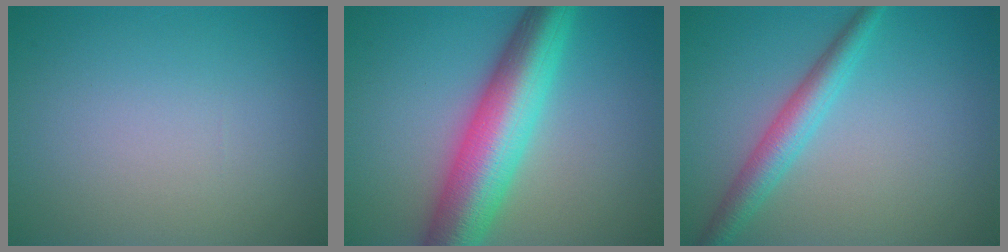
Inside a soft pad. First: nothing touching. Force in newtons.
{"total": 9.7, "press": 9.7, "slide": 0.2}
{"total": 3.4, "press": 3.4, "slide": 0.0}